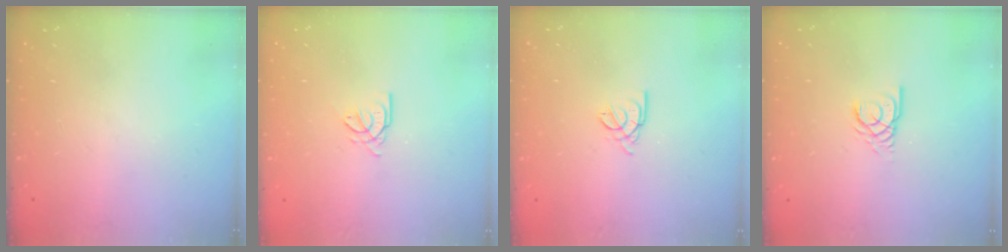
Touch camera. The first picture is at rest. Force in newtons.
{"total": 2.6, "press": 2.6, "slide": 0.1}
{"total": 2.2, "press": 2.1, "slide": 0.5}
{"total": 2.9, "press": 2.9, "slide": 0.1}